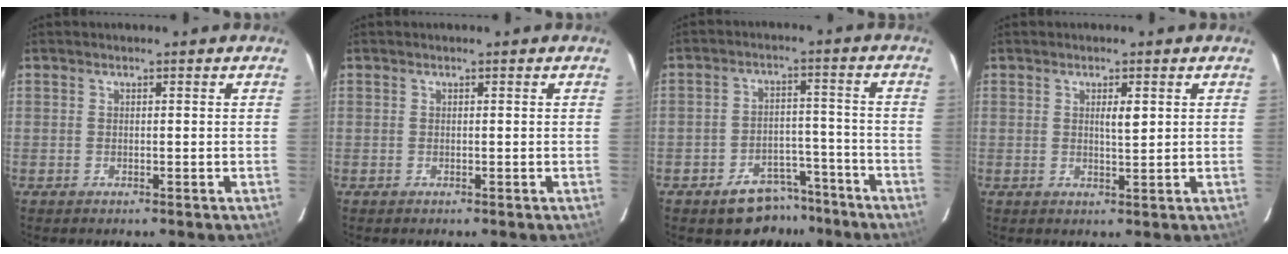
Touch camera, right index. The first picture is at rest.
{"total": 0.0}
{"total": 7.9, "force": [-5.9, 4.6, 2.7], "torque": [-0.030, 0.019, -0.086]}
{"total": 2.2, "force": [0.7, 0.4, 2.0], "torque": [-0.034, -0.003, 0.010]}